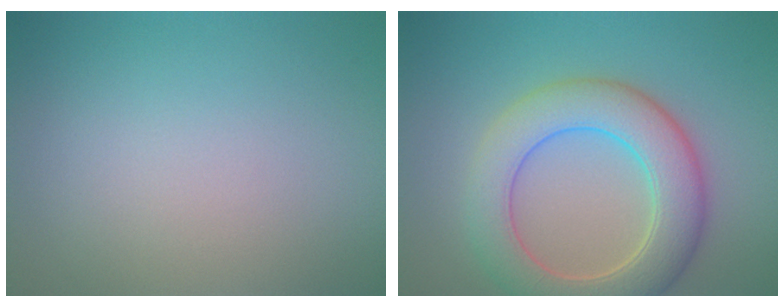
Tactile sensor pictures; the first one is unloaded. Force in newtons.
{"total": 7.3, "press": 7.3, "slide": 0.3}